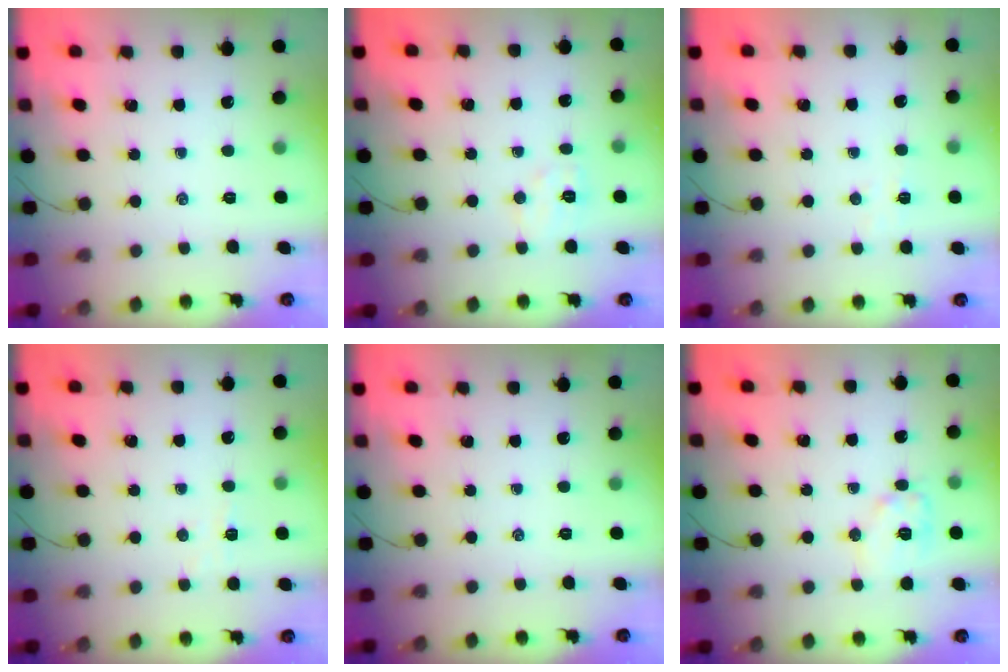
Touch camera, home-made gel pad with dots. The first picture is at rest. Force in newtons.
{"total": 5.7, "press": 5.6, "slide": 1.1}
{"total": 2.8, "press": 2.7, "slide": 0.8}
{"total": 2.9, "press": 2.7, "slide": 0.8}
{"total": 0.0}
{"total": 9.1, "press": 9.1, "slide": 0.4}